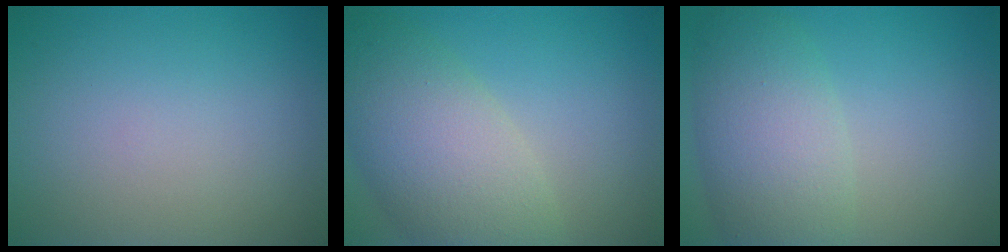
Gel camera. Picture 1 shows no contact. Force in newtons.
{"total": 7.7, "press": 7.7, "slide": 0.3}
{"total": 6.3, "press": 6.3, "slide": 0.3}